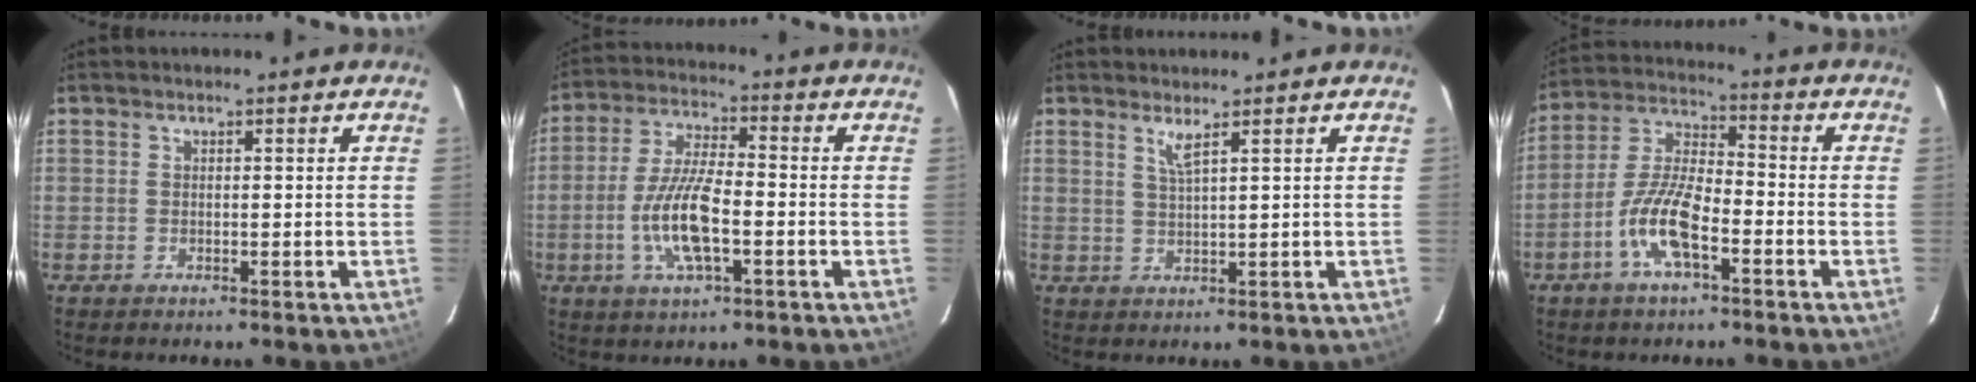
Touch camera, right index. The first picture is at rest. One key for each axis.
{"total": 11.3, "fx": -3.2, "fy": 3.2, "fz": 10.4, "tx": -0.213, "ty": -0.002, "tz": -0.063}
{"total": 2.2, "fx": 1.5, "fy": -0.4, "fz": 1.6, "tx": -0.035, "ty": -0.007, "tz": 0.027}
{"total": 10.5, "fx": -4.9, "fy": 3.3, "fz": 8.7, "tx": -0.189, "ty": 0.004, "tz": -0.098}